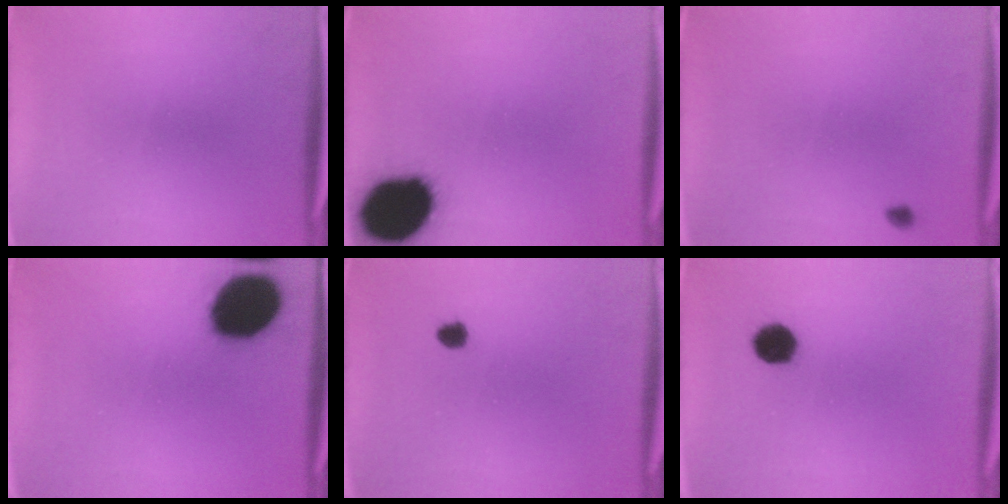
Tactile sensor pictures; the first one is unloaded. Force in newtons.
{"total": 19.5}
{"total": 0.8}
{"total": 18.1}
{"total": 1.7}
{"total": 5.3}